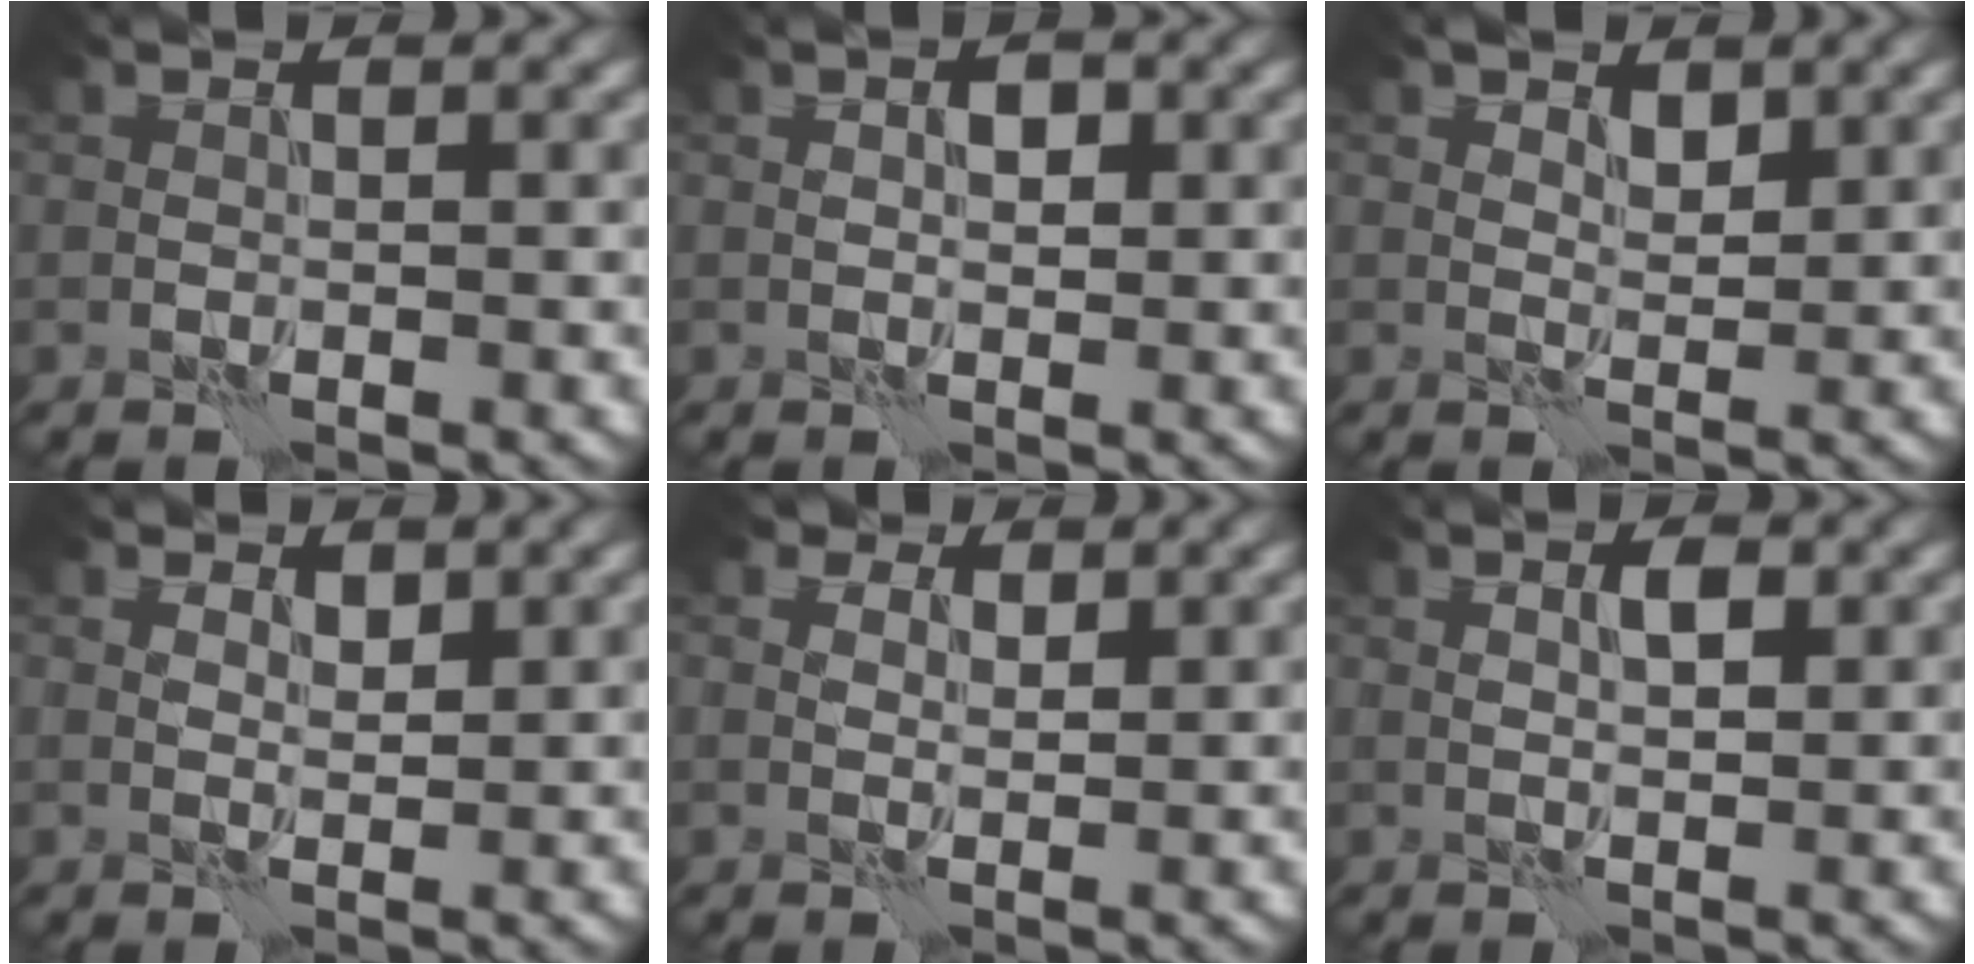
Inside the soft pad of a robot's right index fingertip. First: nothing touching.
{"total": 1.9, "force": [0.4, 1.2, 1.4], "torque": [-0.020, 0.001, 0.006]}
{"total": 2.0, "force": [1.2, 1.1, 1.1], "torque": [-0.016, -0.004, 0.024]}
{"total": 1.5, "force": [1.1, 0.8, 0.7], "torque": [-0.007, -0.006, 0.018]}
{"total": 3.5, "force": [2.3, 2.0, 1.6], "torque": [-0.033, 0.000, 0.026]}
{"total": 1.8, "force": [0.6, 0.7, 1.6], "torque": [-0.028, 0.002, 0.010]}